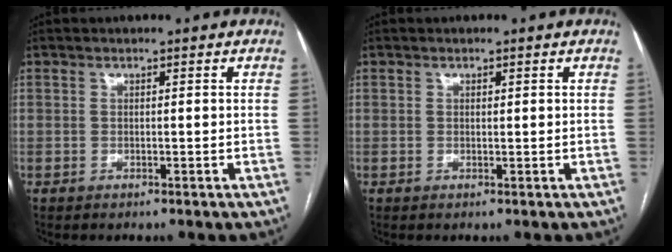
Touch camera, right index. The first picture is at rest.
{"total": 0.7, "force": [0.3, 0.3, 0.5], "torque": [-0.008, -0.002, 0.005]}